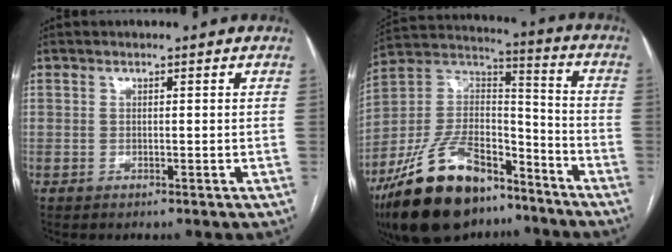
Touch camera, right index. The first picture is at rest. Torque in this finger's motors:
{"motor_torque": [0.33, -0.84, -0.27, -0.21]}